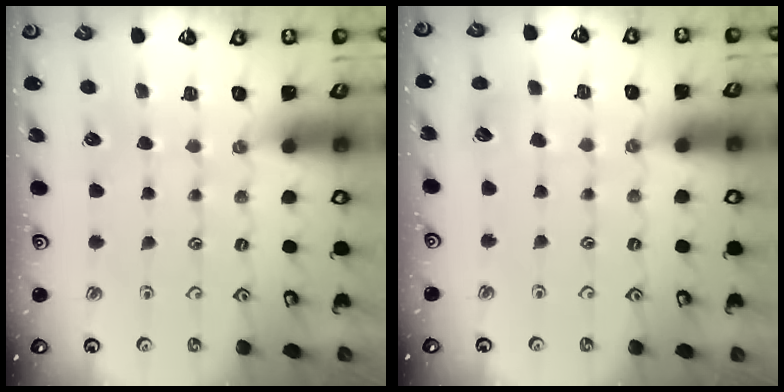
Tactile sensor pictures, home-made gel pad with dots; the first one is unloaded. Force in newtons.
{"total": 5.9, "press": 5.9, "slide": 0.7}